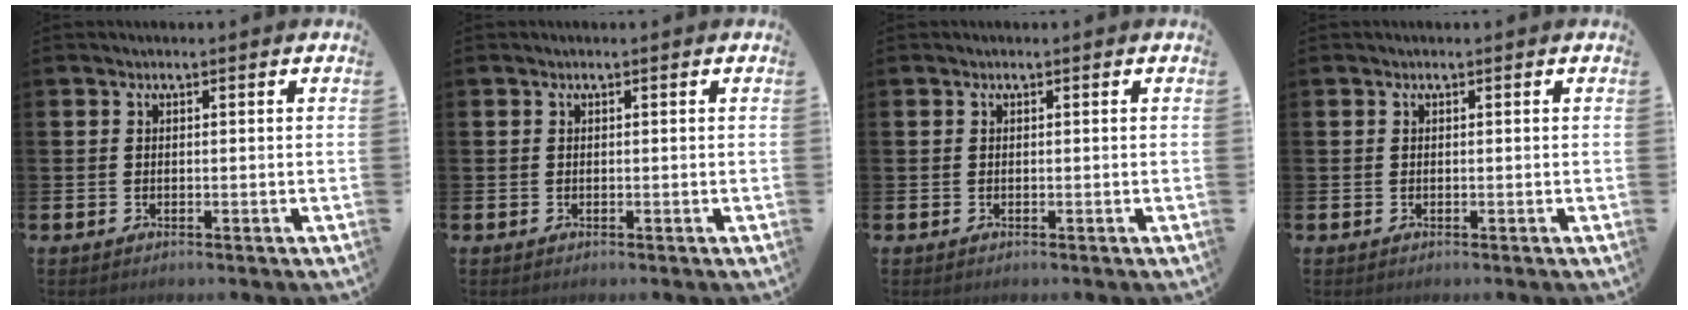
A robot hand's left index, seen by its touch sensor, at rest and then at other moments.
{"total": 0.0}
{"total": 0.0}
{"total": 0.0}